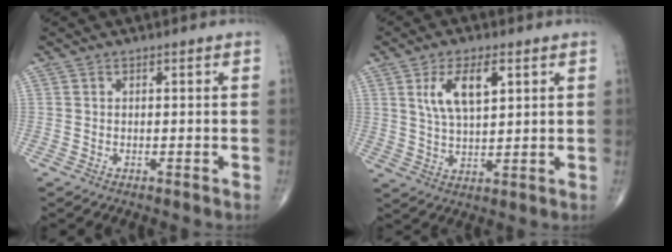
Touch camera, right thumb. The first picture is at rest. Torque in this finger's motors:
{"motor_torque": [-0.44, 0.72, 0.32, 0.07, 0.11]}